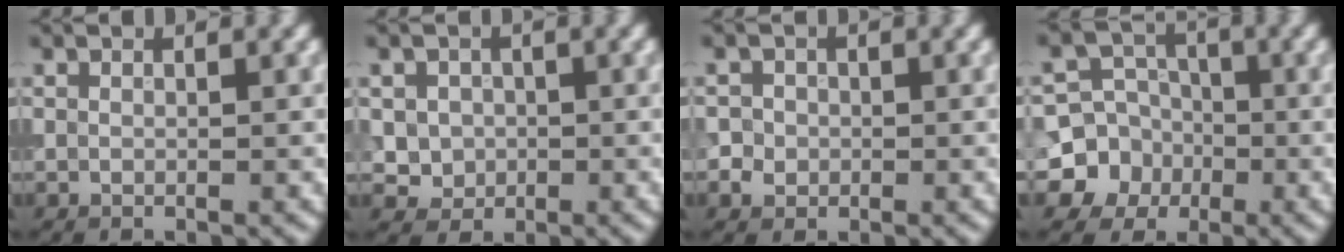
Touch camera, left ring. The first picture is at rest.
{"total": 2.8, "force": [0.3, 2.7, 1.0], "torque": [-0.005, -0.001, 0.009]}
{"total": 2.4, "force": [-0.1, 2.3, 0.7], "torque": [0.004, 0.013, -0.010]}
{"total": 7.6, "force": [-2.1, 7.2, 1.2], "torque": [-0.012, 0.003, -0.059]}